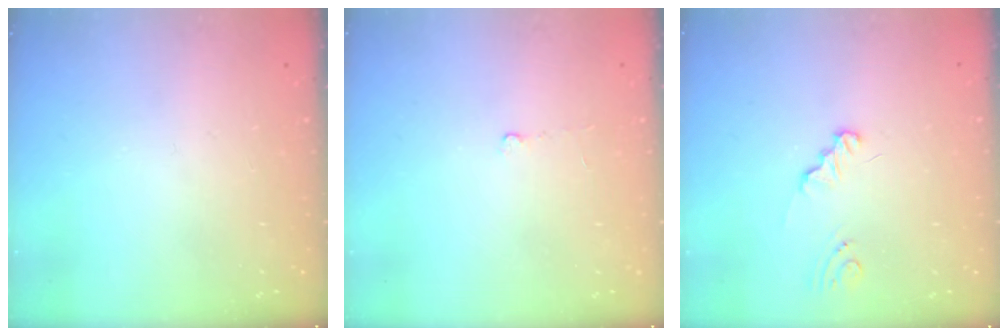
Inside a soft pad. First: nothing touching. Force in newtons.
{"total": 1.6, "press": 1.6, "slide": 0.3}
{"total": 1.0, "press": 1.0, "slide": 0.1}